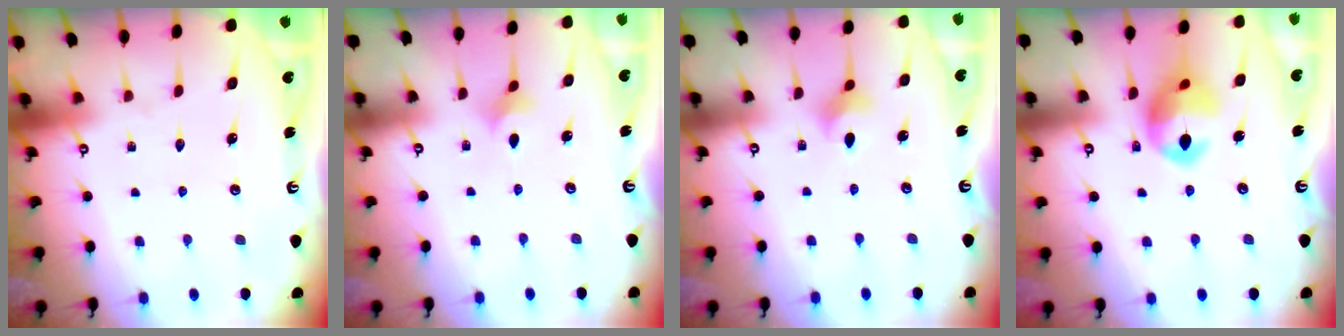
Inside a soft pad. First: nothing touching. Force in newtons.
{"total": 2.9, "press": 2.9, "slide": 0.5}
{"total": 3.2, "press": 3.1, "slide": 0.8}
{"total": 12.2, "press": 12.1, "slide": 1.4}